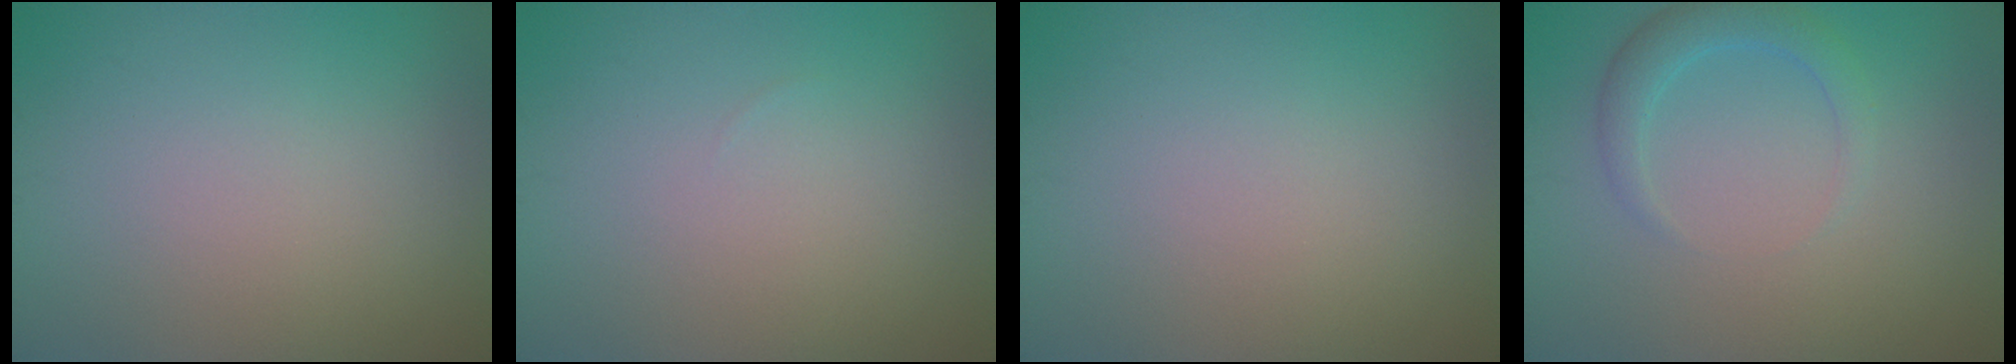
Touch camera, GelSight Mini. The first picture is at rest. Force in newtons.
{"total": 0.0}
{"total": 0.0}
{"total": 2.5, "press": 2.5, "slide": 0.2}